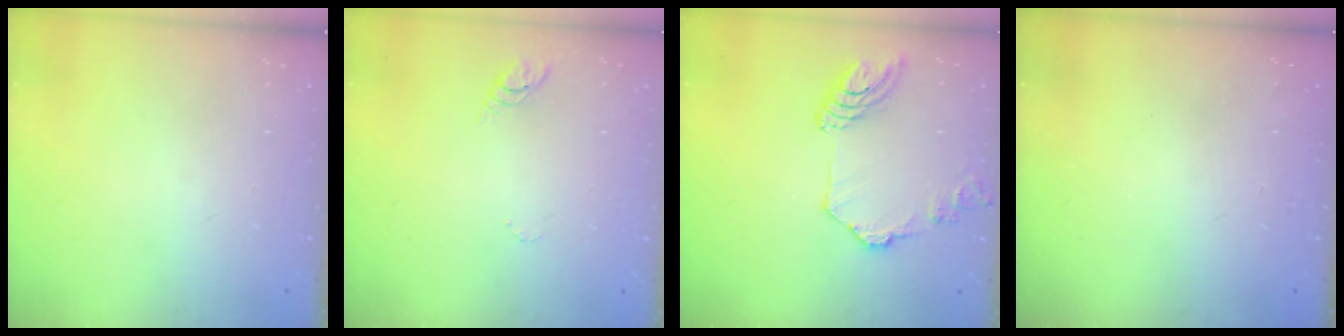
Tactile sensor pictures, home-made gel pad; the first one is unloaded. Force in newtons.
{"total": 3.4, "press": 3.4, "slide": 0.3}
{"total": 12.4, "press": 12.3, "slide": 1.5}
{"total": 0.0}